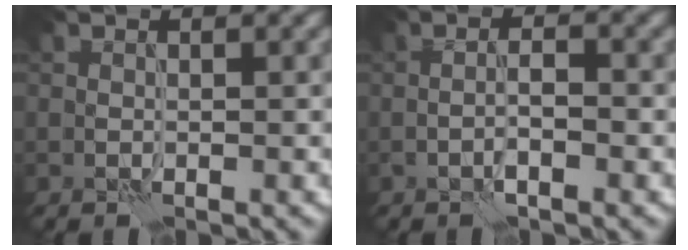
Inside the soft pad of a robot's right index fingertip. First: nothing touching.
{"total": 2.0, "force": [-0.8, 0.3, 1.8], "torque": [-0.033, 0.007, -0.018]}